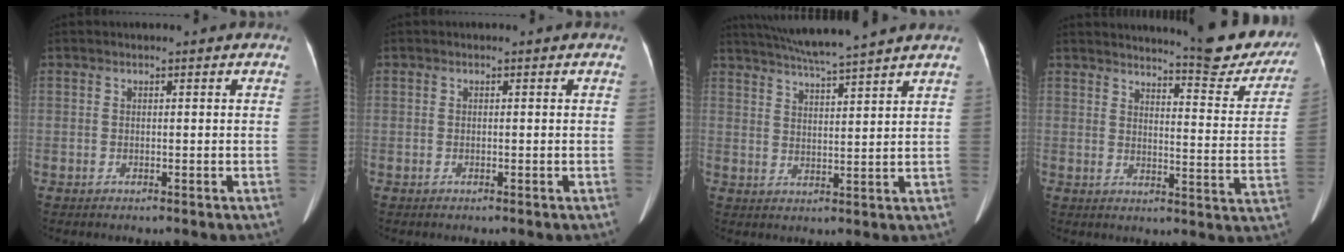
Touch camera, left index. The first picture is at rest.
{"total": 0.0}
{"total": 12.0, "force": [10.6, -1.4, 5.4], "torque": [-0.098, 0.014, 0.158]}
{"total": 16.8, "force": [15.4, 1.8, 6.6], "torque": [-0.073, -0.068, 0.170]}